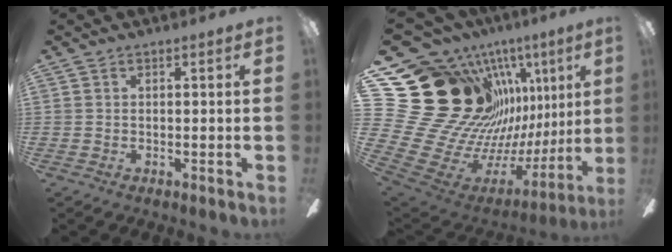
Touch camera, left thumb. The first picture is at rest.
{"total": 30.1, "force": [11.9, 21.0, 18.0], "torque": [-0.284, -0.150, 0.308]}